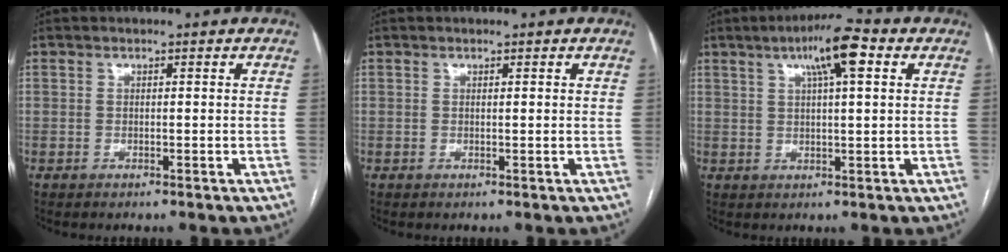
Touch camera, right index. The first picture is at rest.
{"total": 0.5, "force": [0.4, 0.0, 0.4], "torque": [-0.006, 0.001, 0.005]}
{"total": 7.9, "force": [3.6, 1.0, 7.0], "torque": [-0.121, 0.016, 0.053]}